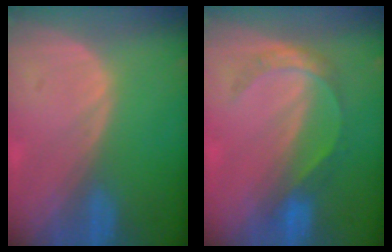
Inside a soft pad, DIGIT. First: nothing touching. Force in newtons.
{"total": 4.4, "press": 4.4, "slide": 0.5}